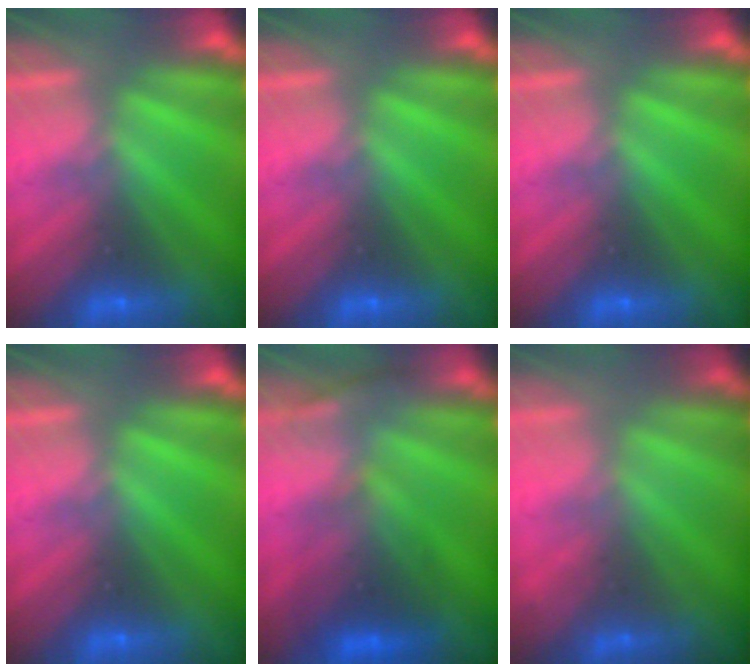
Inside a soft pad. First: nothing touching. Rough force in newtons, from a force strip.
{"total": 0.0}
{"total": 0.0}
{"total": 0.0}
{"total": 2.7}
{"total": 1.8}